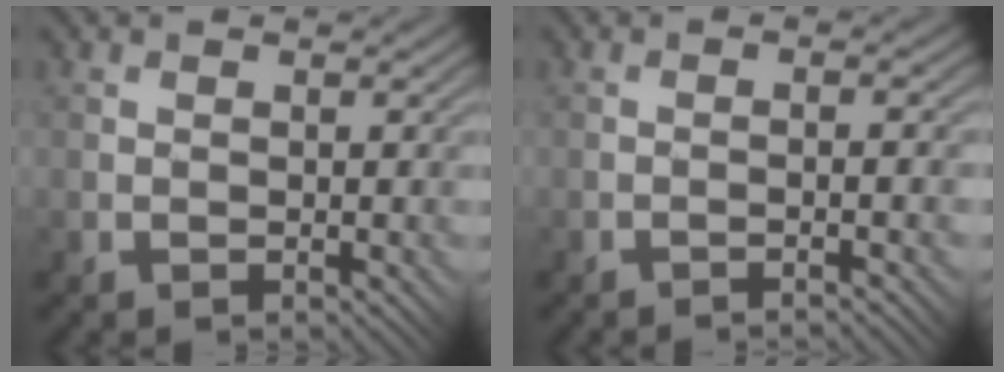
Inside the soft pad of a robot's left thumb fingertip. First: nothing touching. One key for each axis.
{"total": 2.3, "fx": -1.3, "fy": -0.4, "fz": 1.9, "tx": -0.026, "ty": 0.012, "tz": -0.023}